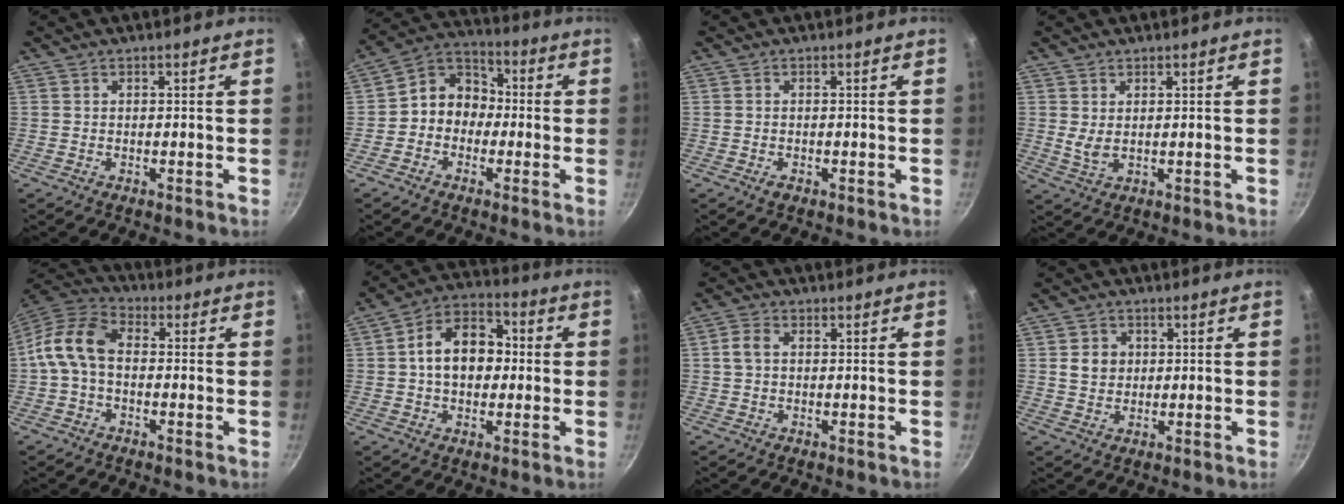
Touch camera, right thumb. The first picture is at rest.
{"total": 9.1, "force": [-1.1, 7.7, 4.6], "torque": [-0.033, 0.039, -0.043]}
{"total": 1.1, "force": [-0.5, 0.7, 0.7], "torque": [-0.012, 0.000, -0.010]}
{"total": 2.8, "force": [0.9, 1.3, 2.3], "torque": [-0.043, -0.011, 0.022]}
{"total": 9.8, "force": [-0.6, 6.5, 7.3], "torque": [-0.134, 0.036, -0.031]}
{"total": 13.2, "force": [0.6, 9.4, 9.3], "torque": [-0.107, 0.030, -0.006]}
{"total": 3.2, "force": [0.3, 2.2, 2.2], "torque": [-0.044, 0.010, 0.001]}
{"total": 4.3, "force": [0.7, 3.7, 2.0], "torque": [-0.015, 0.003, 0.010]}